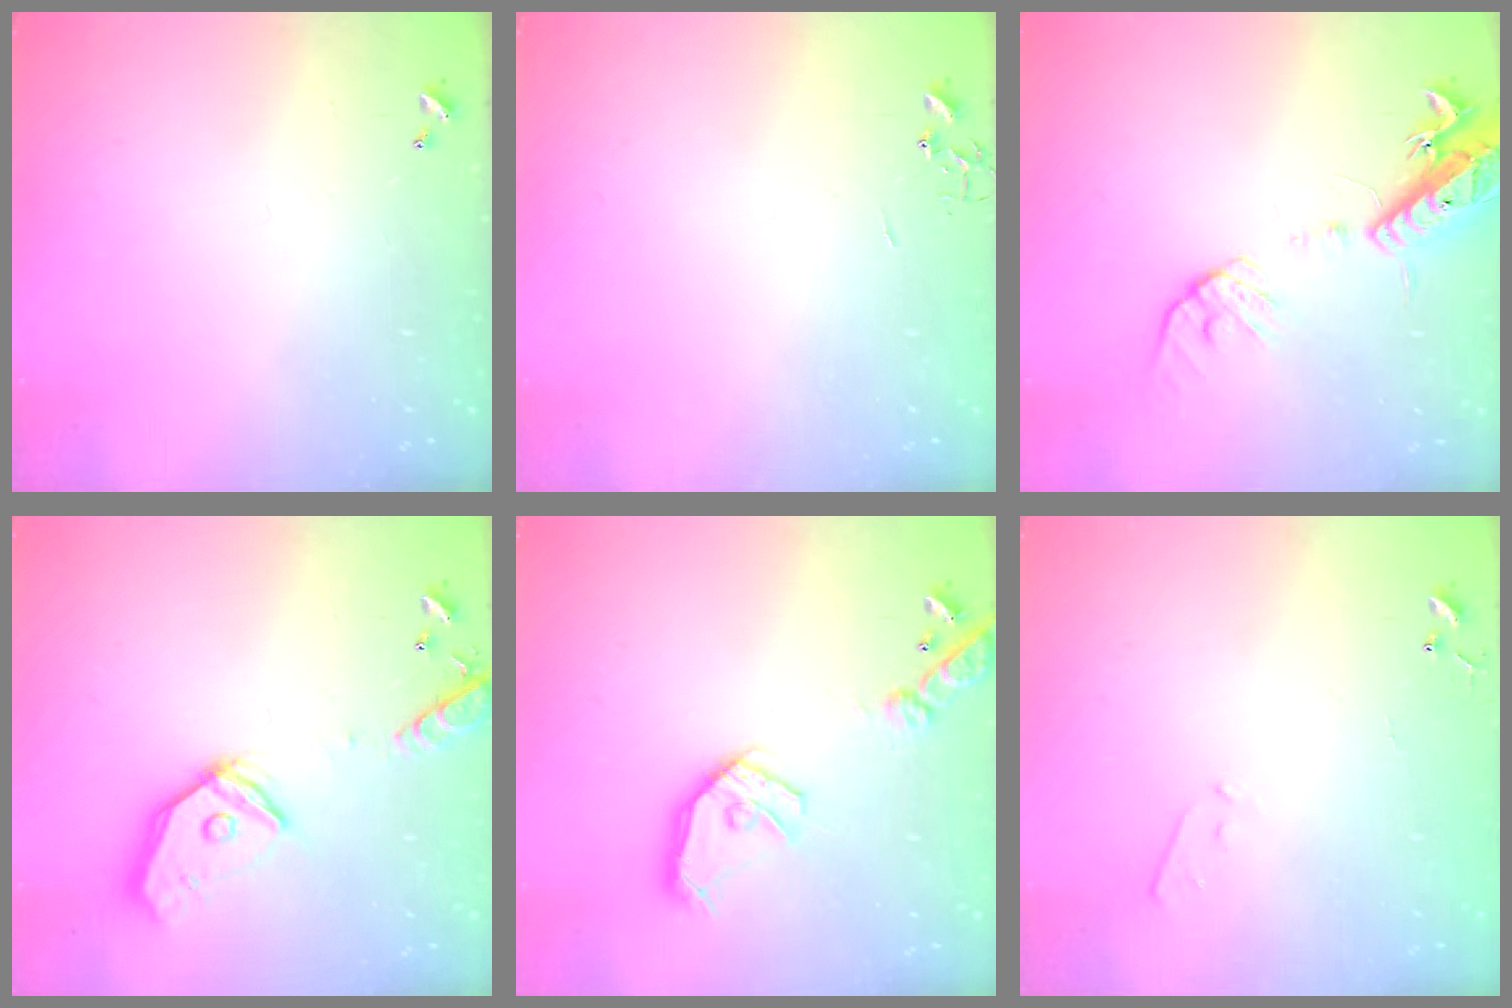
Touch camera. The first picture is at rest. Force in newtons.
{"total": 0.0}
{"total": 16.0, "press": 15.7, "slide": 3.3}
{"total": 17.6, "press": 17.4, "slide": 2.7}
{"total": 16.6, "press": 16.4, "slide": 2.5}
{"total": 4.2, "press": 4.2, "slide": 0.6}